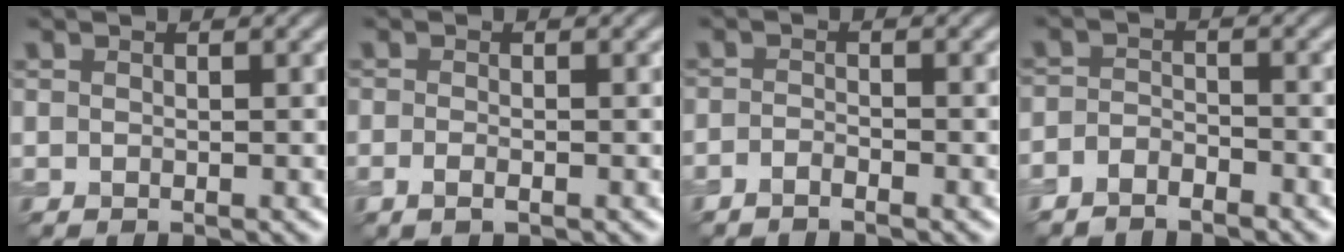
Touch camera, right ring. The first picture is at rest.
{"total": 0.8, "force": [-0.3, 0.1, 0.7], "torque": [-0.015, -0.004, -0.008]}
{"total": 0.9, "force": [-0.9, -0.1, 0.0], "torque": [-0.002, -0.002, -0.024]}
{"total": 2.2, "force": [-2.1, 0.7, 0.2], "torque": [-0.001, -0.001, -0.048]}